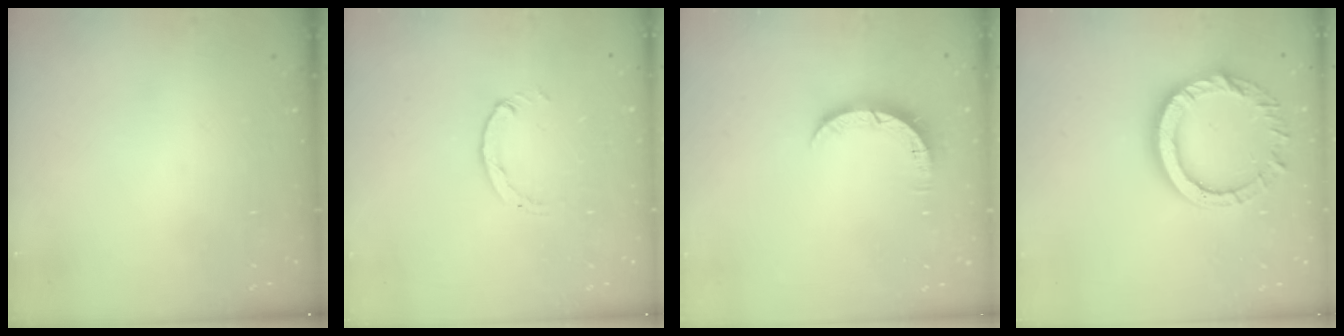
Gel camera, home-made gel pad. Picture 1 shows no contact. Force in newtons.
{"total": 1.1, "press": 1.1, "slide": 0.2}
{"total": 4.4, "press": 4.4, "slide": 0.3}
{"total": 13.3, "press": 13.3, "slide": 1.3}